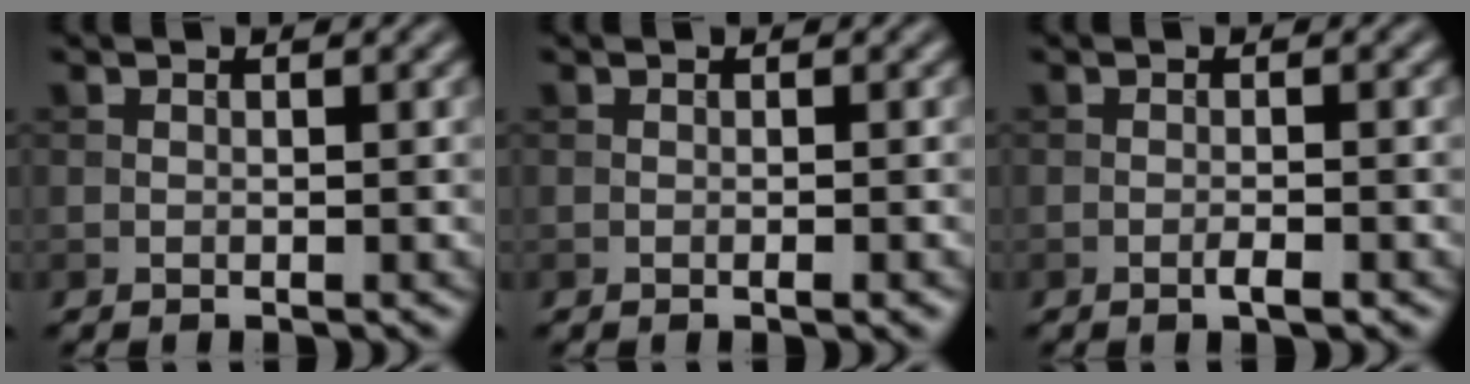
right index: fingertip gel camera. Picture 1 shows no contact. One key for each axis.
{"total": 1.0, "fx": -0.4, "fy": 0.1, "fz": 0.9, "tx": -0.013, "ty": -0.002, "tz": -0.005}
{"total": 1.4, "fx": -0.7, "fy": 0.2, "fz": 1.2, "tx": -0.020, "ty": 0.001, "tz": -0.014}